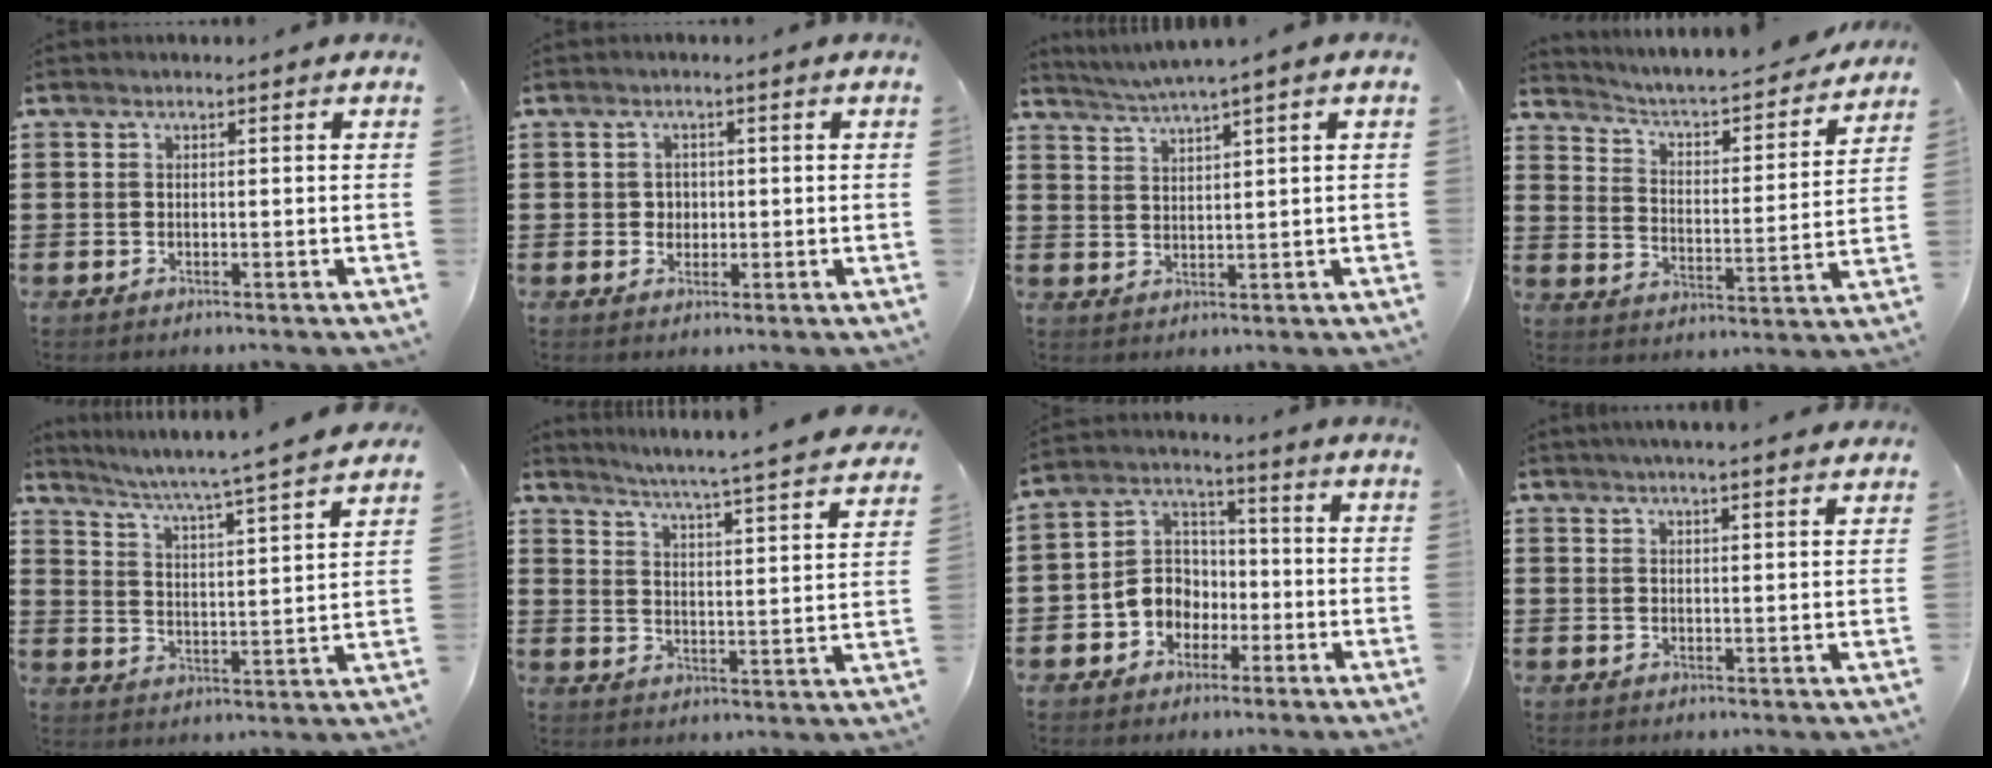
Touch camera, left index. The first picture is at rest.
{"total": 1.7, "force": [0.2, 1.6, 0.5], "torque": [-0.017, 0.009, 0.002]}
{"total": 2.5, "force": [2.1, -0.7, 1.2], "torque": [-0.028, -0.009, 0.037]}
{"total": 3.8, "force": [3.6, 0.1, 1.2], "torque": [-0.046, -0.036, 0.050]}
{"total": 4.4, "force": [3.8, -1.0, 1.9], "torque": [-0.056, -0.042, 0.051]}
{"total": 4.8, "force": [4.3, -1.3, 1.7], "torque": [-0.053, -0.047, 0.062]}
{"total": 6.4, "force": [-2.2, 5.7, 1.9], "torque": [-0.064, 0.012, -0.048]}
{"total": 2.9, "force": [2.7, -0.4, 0.9], "torque": [-0.025, -0.004, 0.050]}